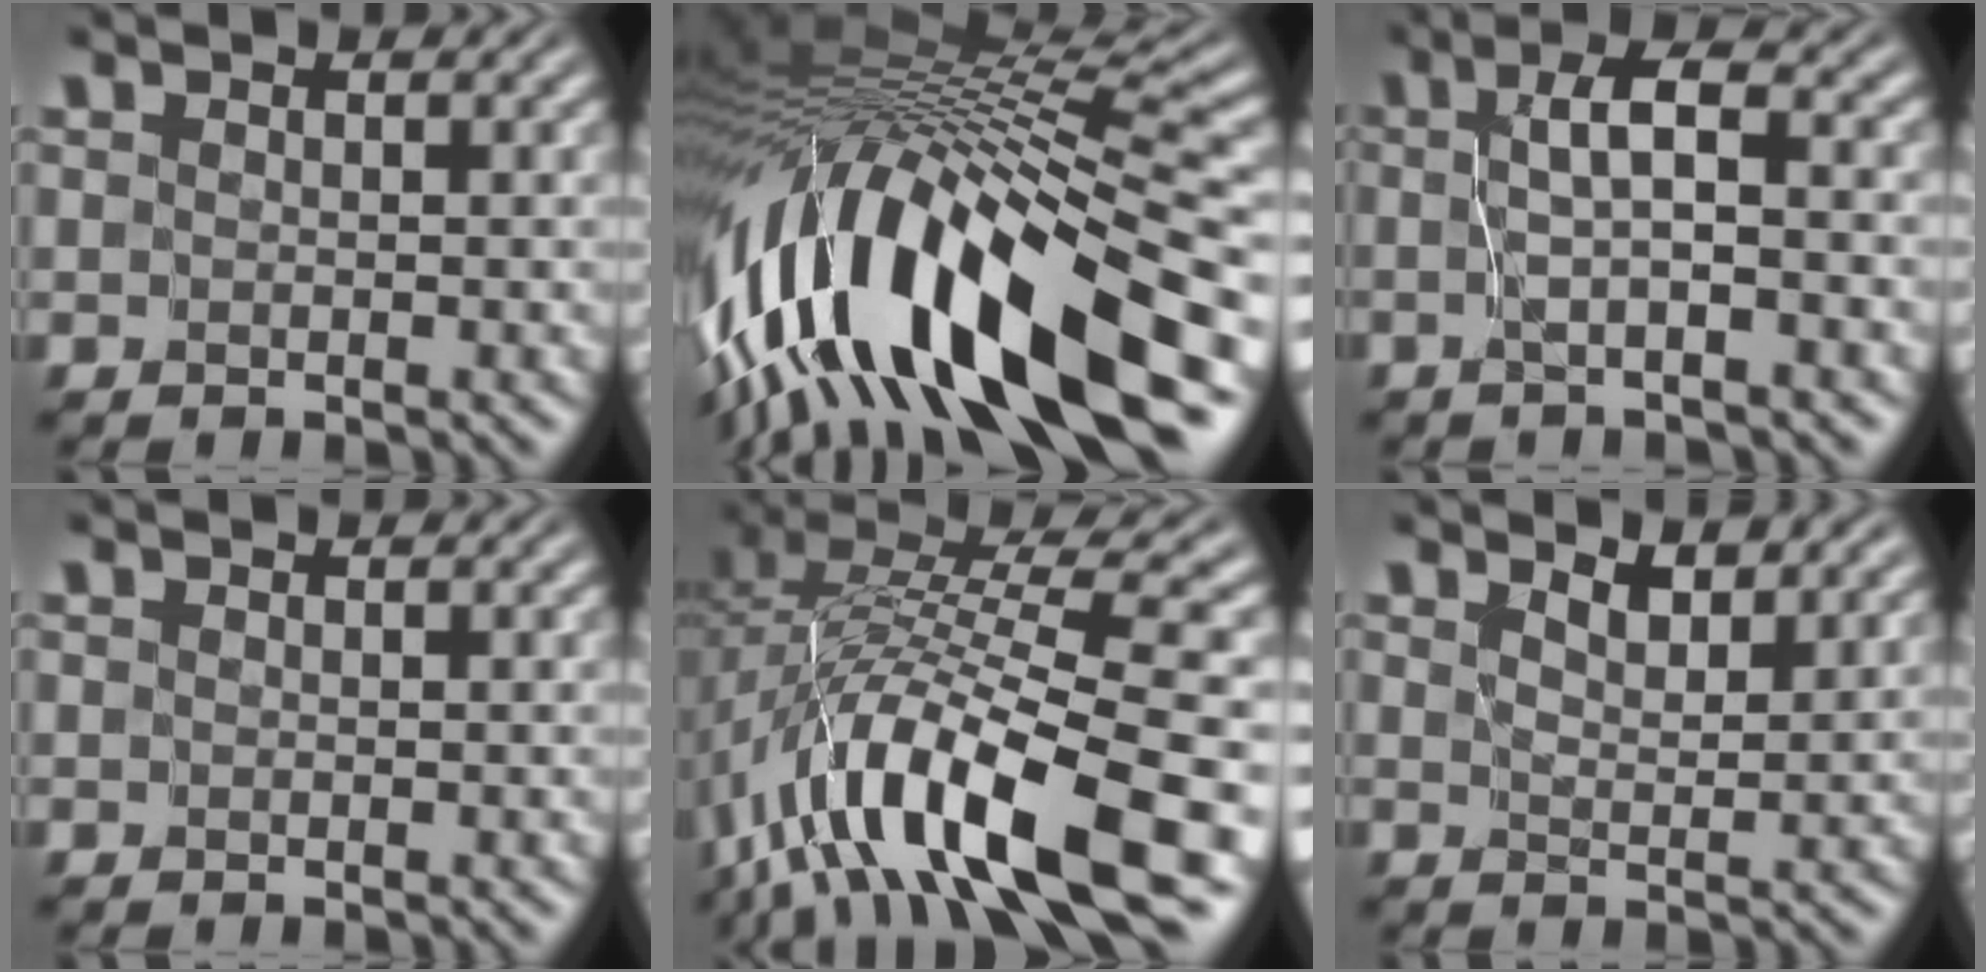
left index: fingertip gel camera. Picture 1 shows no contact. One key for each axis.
{"total": 14.5, "fx": -6.5, "fy": 3.9, "fz": 12.4, "tx": -0.228, "ty": 0.022, "tz": -0.107}
{"total": 3.4, "fx": -0.3, "fy": 0.1, "fz": 3.4, "tx": -0.056, "ty": 0.005, "tz": -0.002}
{"total": 0.0}
{"total": 13.4, "fx": -5.1, "fy": 4.0, "fz": 11.7, "tx": -0.218, "ty": 0.017, "tz": -0.082}
{"total": 2.4, "fx": 2.1, "fy": 0.2, "fz": 1.0, "tx": -0.024, "ty": -0.005, "tz": 0.039}